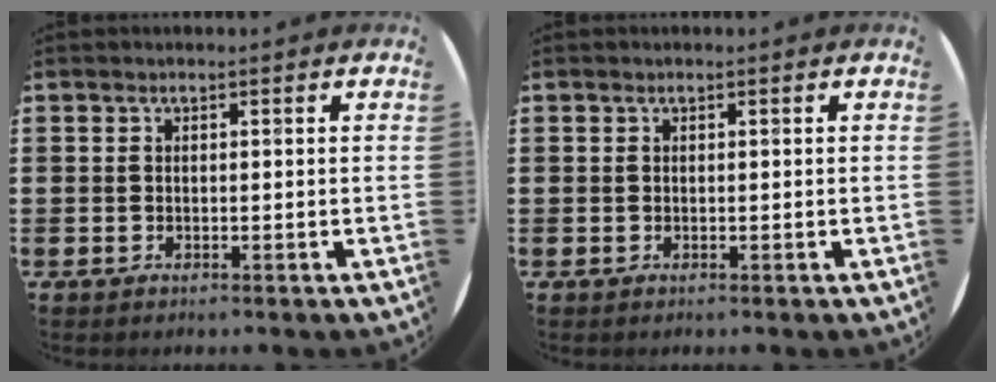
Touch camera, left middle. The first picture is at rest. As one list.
[{"total": 0.0}]